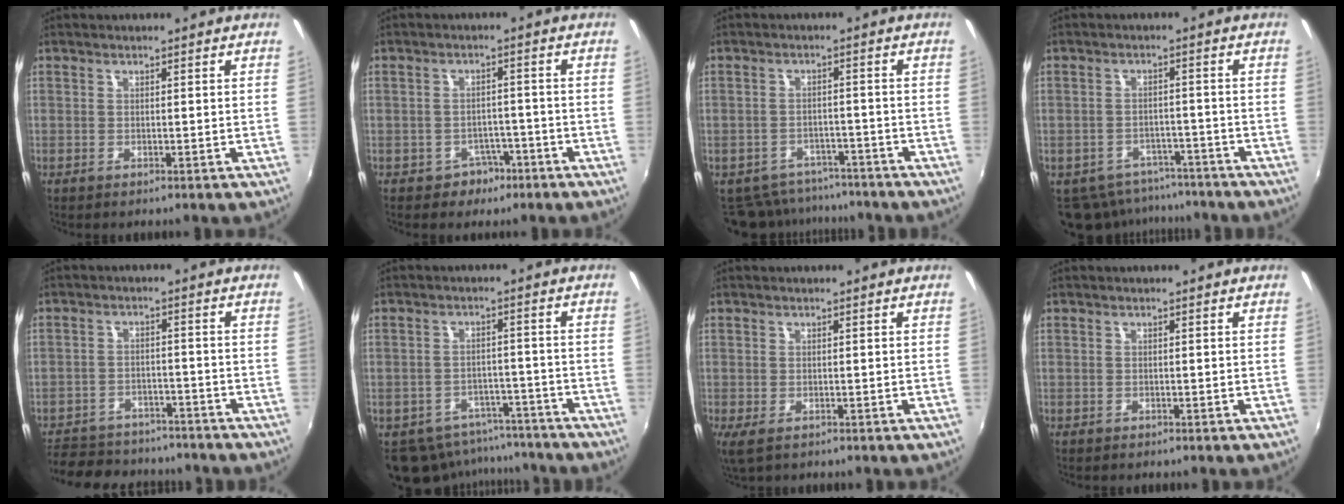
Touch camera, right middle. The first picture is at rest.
{"total": 4.3, "force": [-2.6, 3.3, 0.7], "torque": [-0.020, 0.011, -0.030]}
{"total": 10.2, "force": [-8.7, 5.0, 2.0], "torque": [-0.058, 0.001, -0.120]}
{"total": 11.3, "force": [-9.0, 6.2, 2.8], "torque": [-0.075, 0.002, -0.118]}
{"total": 15.8, "force": [-12.9, 7.4, 5.3], "torque": [-0.137, 0.014, -0.182]}
{"total": 13.8, "force": [-11.0, 7.4, 3.7], "torque": [-0.092, 0.015, -0.139]}
{"total": 2.4, "force": [-0.7, 0.6, 2.2], "torque": [-0.040, -0.011, -0.008]}
{"total": 0.0}